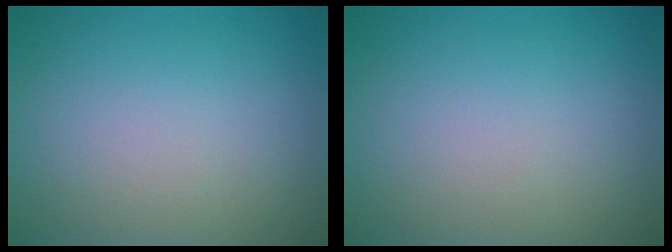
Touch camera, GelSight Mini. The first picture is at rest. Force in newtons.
{"total": 0.0}